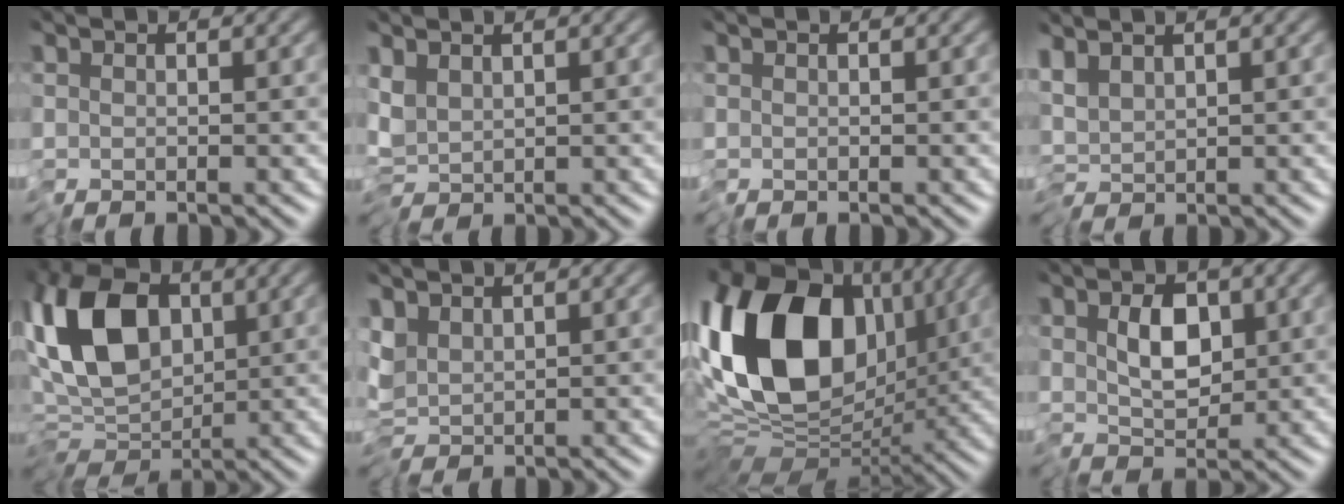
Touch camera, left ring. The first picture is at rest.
{"total": 2.3, "force": [0.1, 1.4, 1.9], "torque": [-0.034, 0.003, -0.004]}
{"total": 0.0}
{"total": 2.0, "force": [0.7, 0.7, 1.8], "torque": [-0.037, 0.005, 0.008]}
{"total": 10.3, "force": [0.2, 6.5, 8.1], "torque": [-0.156, 0.001, -0.014]}
{"total": 2.0, "force": [0.1, 1.3, 1.5], "torque": [-0.024, 0.004, -0.003]}
{"total": 15.1, "force": [2.3, 10.2, 10.9], "torque": [-0.209, 0.020, 0.018]}
{"total": 3.6, "force": [-0.1, 2.0, 3.0], "torque": [-0.039, -0.004, -0.002]}